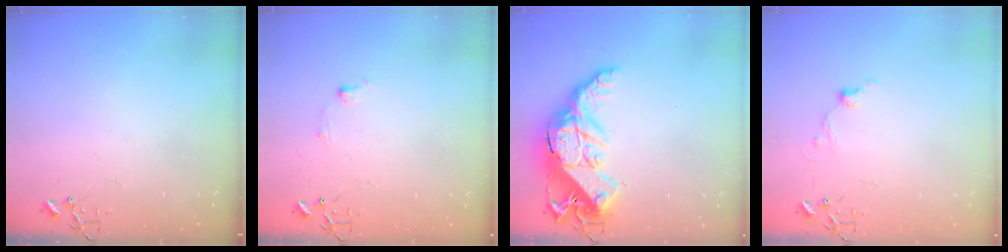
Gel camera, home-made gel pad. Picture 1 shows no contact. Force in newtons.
{"total": 5.8, "press": 5.7, "slide": 0.7}
{"total": 19.6, "press": 19.6, "slide": 1.2}
{"total": 6.8, "press": 6.8, "slide": 0.7}